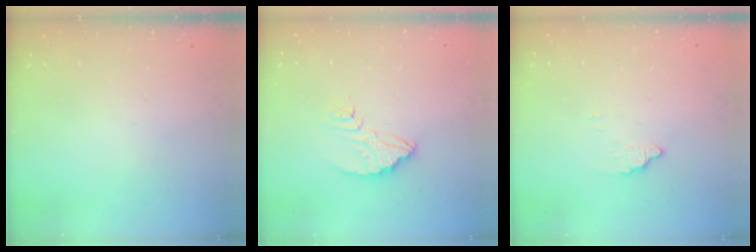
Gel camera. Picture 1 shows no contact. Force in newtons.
{"total": 5.5, "press": 5.5, "slide": 0.3}
{"total": 2.4, "press": 2.4, "slide": 0.0}